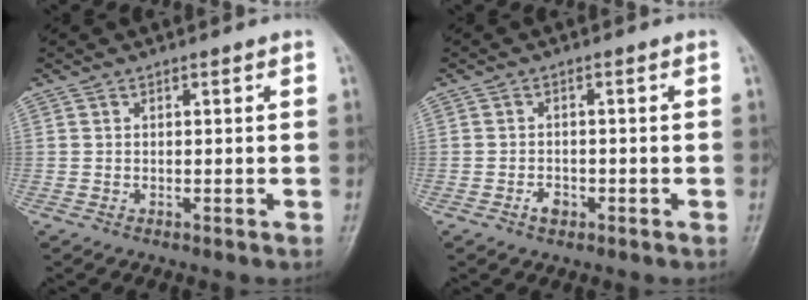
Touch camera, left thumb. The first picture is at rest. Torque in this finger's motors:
{"motor_torque": [0.00, 0.00, 0.08, 0.00, 0.00]}